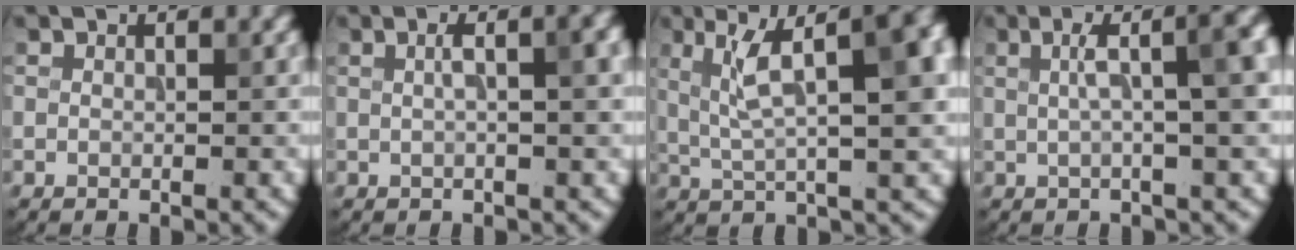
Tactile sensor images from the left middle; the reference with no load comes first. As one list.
[{"total": 5.0, "force": [1.0, 1.8, 4.6], "torque": [-0.046, 0.023, 0.010]}, {"total": 10.5, "force": [3.4, 3.3, 9.3], "torque": [-0.155, 0.018, 0.057]}, {"total": 7.4, "force": [1.7, 2.4, 6.8], "torque": [-0.073, 0.026, 0.024]}]